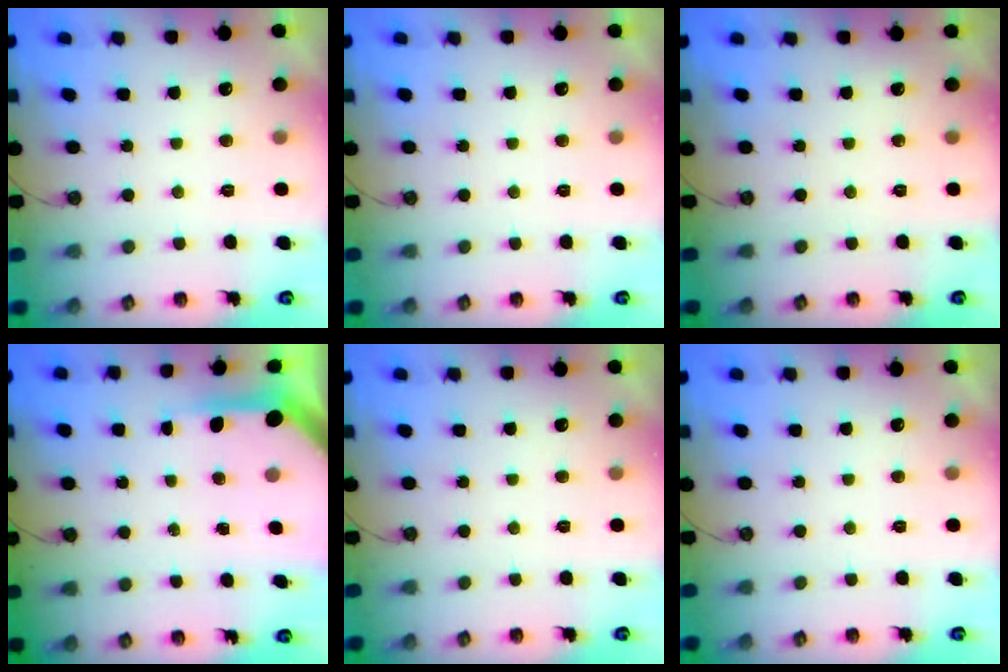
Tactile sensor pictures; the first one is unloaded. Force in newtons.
{"total": 0.0}
{"total": 0.0}
{"total": 5.9, "press": 5.8, "slide": 0.6}
{"total": 0.0}
{"total": 0.0}